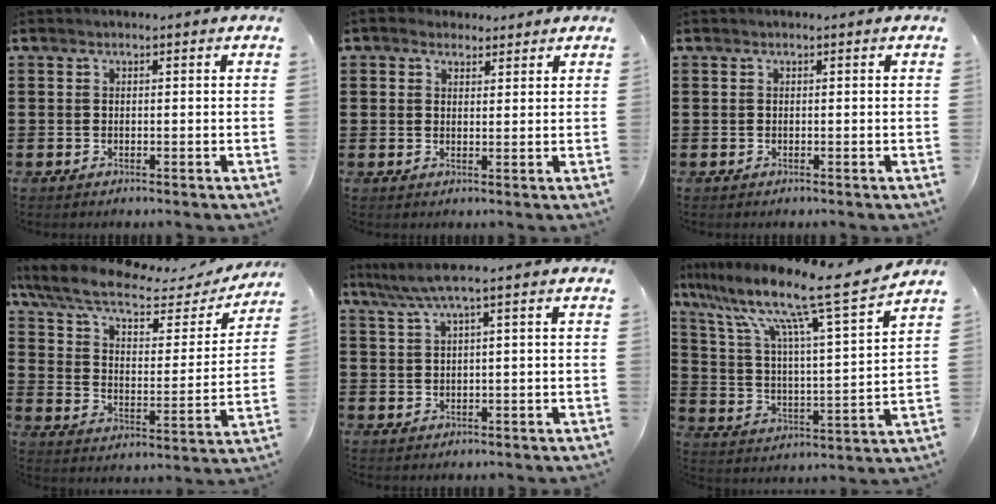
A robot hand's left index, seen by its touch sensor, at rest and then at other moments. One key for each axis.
{"total": 2.6, "fx": 2.3, "fy": 1.1, "fz": 0.5, "tx": -0.016, "ty": 0.003, "tz": 0.043}
{"total": 0.0}
{"total": 9.8, "fx": 7.2, "fy": 2.6, "fz": 6.2, "tx": -0.143, "ty": -0.030, "tz": 0.122}
{"total": 3.4, "fx": 1.3, "fy": -0.2, "fz": 3.2, "tx": -0.070, "ty": -0.005, "tz": 0.018}
{"total": 12.5, "fx": 10.0, "fy": 0.1, "fz": 7.6, "tx": -0.175, "ty": -0.071, "tz": 0.157}